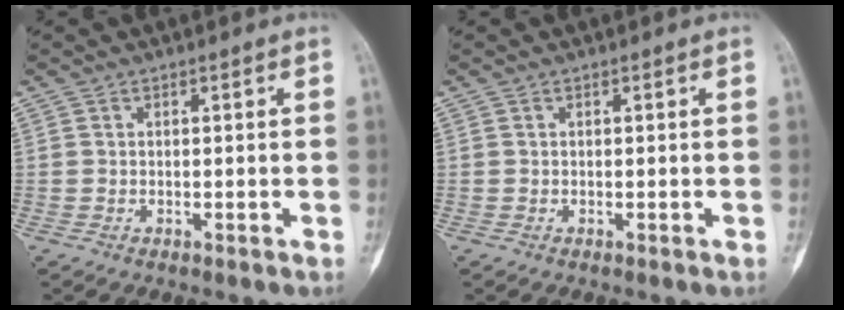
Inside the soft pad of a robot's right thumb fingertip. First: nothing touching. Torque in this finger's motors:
{"motor_torque": [0.02, 0.00, 0.08, 0.01, 0.01]}